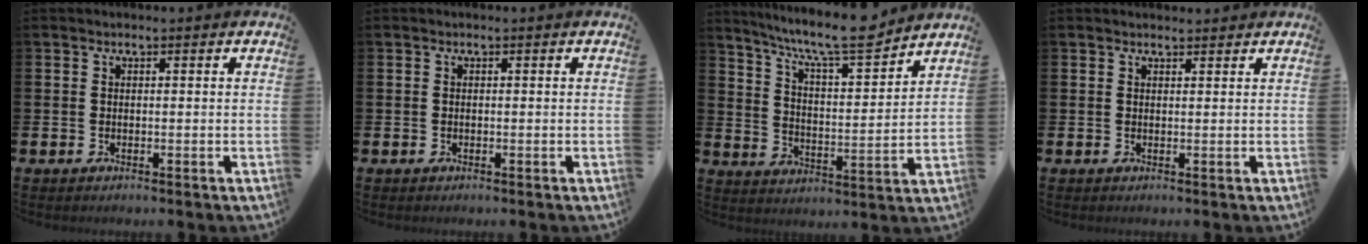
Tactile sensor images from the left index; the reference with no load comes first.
{"total": 0.0}
{"total": 10.1, "force": [9.0, 1.0, 4.5], "torque": [-0.104, -0.059, 0.153]}
{"total": 1.1, "force": [1.1, 0.2, 0.2], "torque": [0.005, -0.003, 0.018]}